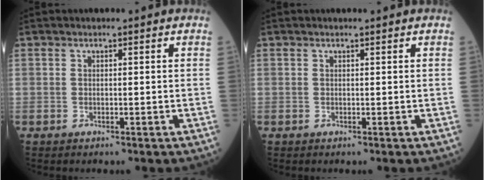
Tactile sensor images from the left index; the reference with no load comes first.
{"total": 0.6, "force": [0.5, -0.1, 0.3], "torque": [-0.011, 0.000, 0.011]}